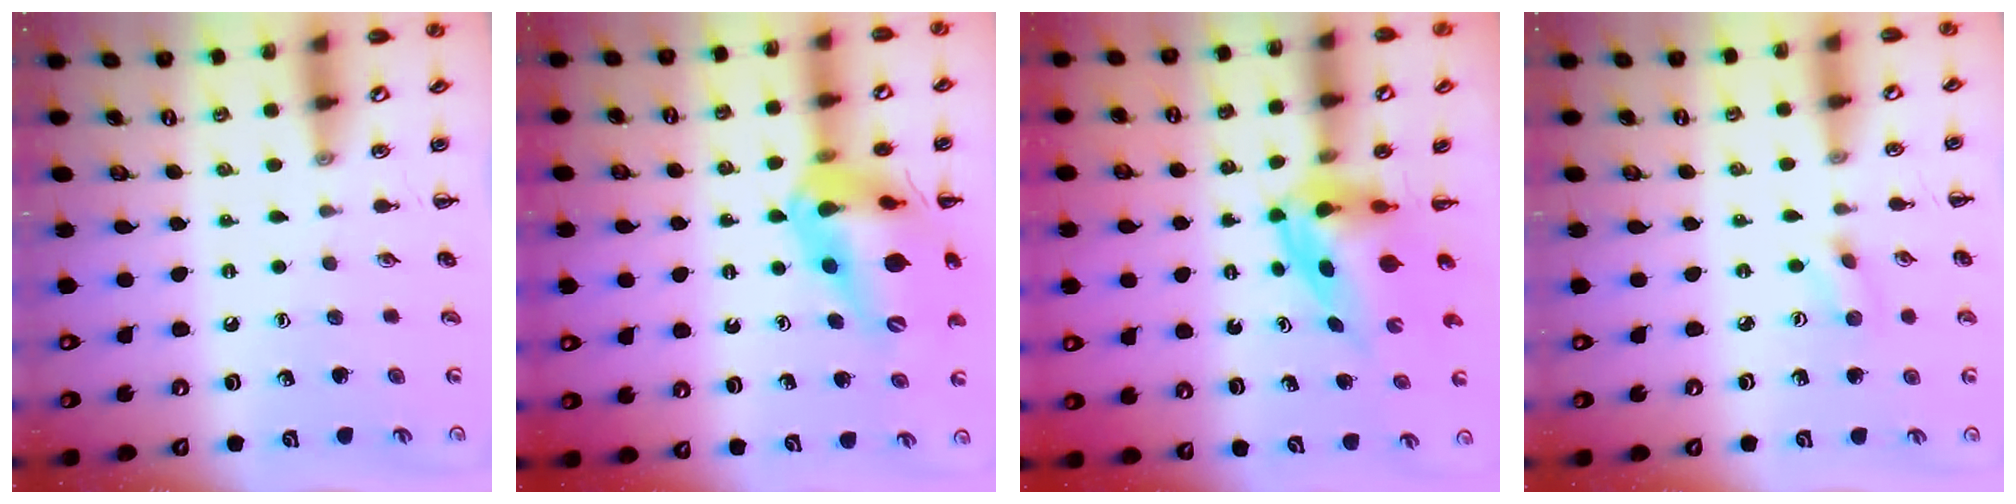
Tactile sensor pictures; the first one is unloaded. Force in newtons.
{"total": 19.2, "press": 18.8, "slide": 3.9}
{"total": 3.7, "press": 3.6, "slide": 0.8}
{"total": 2.7, "press": 2.5, "slide": 1.0}